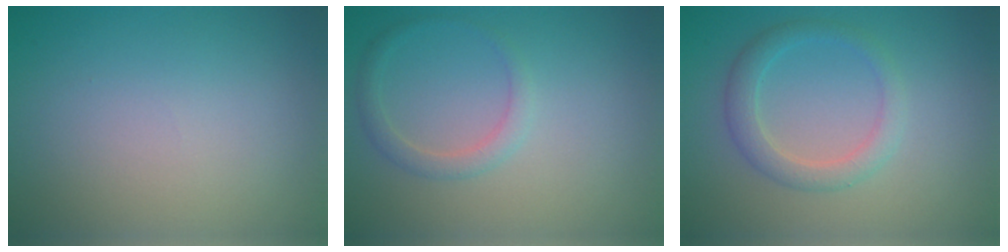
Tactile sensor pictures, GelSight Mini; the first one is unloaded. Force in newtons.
{"total": 1.7, "press": 1.7, "slide": 0.2}
{"total": 2.6, "press": 2.6, "slide": 0.2}